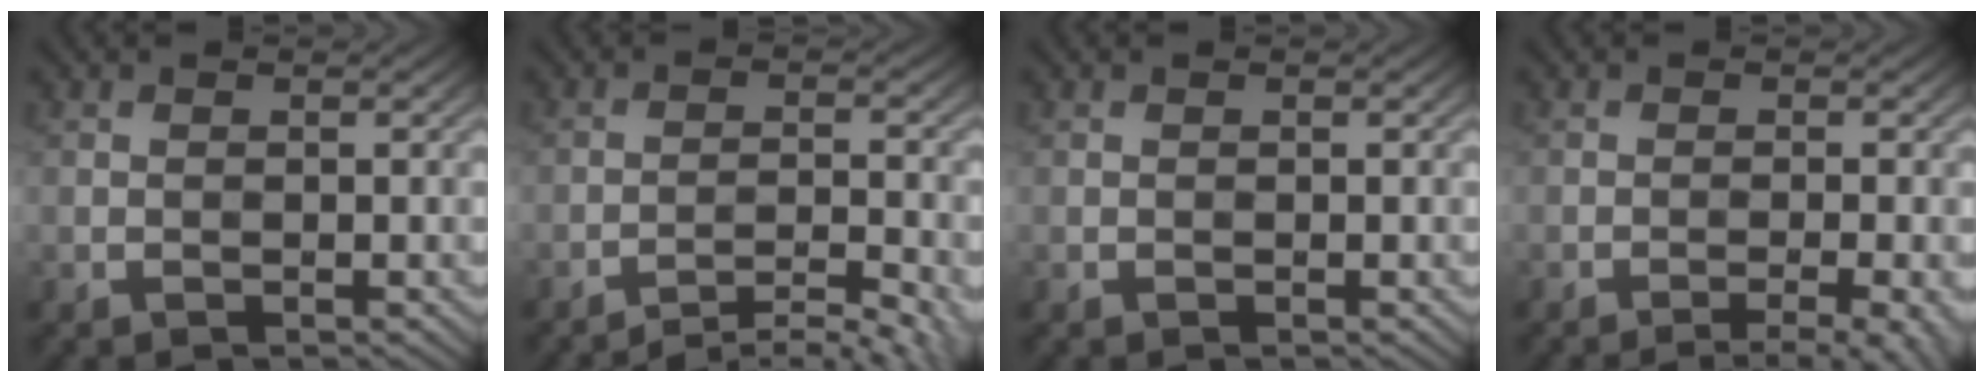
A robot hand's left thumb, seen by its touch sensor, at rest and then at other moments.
{"total": 7.2, "force": [-6.2, 1.3, 3.6], "torque": [-0.055, 0.009, -0.082]}
{"total": 0.0}
{"total": 5.0, "force": [-3.0, 1.0, 3.8], "torque": [-0.052, 0.004, -0.046]}